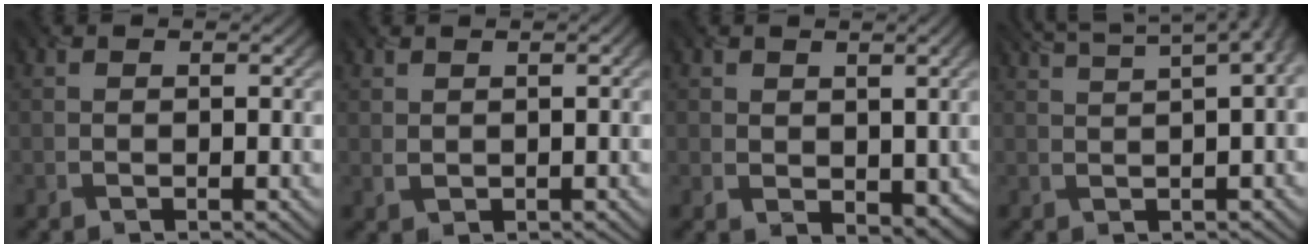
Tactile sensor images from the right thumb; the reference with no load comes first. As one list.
[{"total": 1.0, "force": [0.7, 0.5, 0.6], "torque": [-0.014, 0.000, 0.021]}, {"total": 2.9, "force": [1.0, 2.2, 1.6], "torque": [-0.035, -0.013, 0.026]}, {"total": 11.8, "force": [6.4, 3.9, 9.1], "torque": [-0.111, 0.055, 0.079]}]